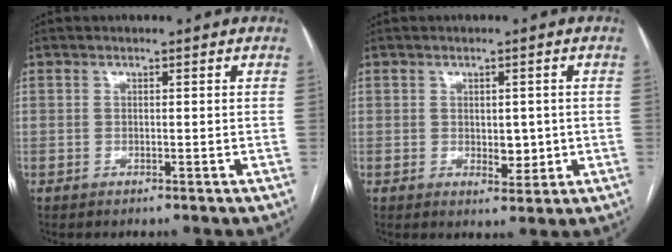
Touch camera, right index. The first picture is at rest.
{"total": 3.4, "force": [-0.2, 2.0, 2.7], "torque": [-0.035, -0.003, 0.006]}